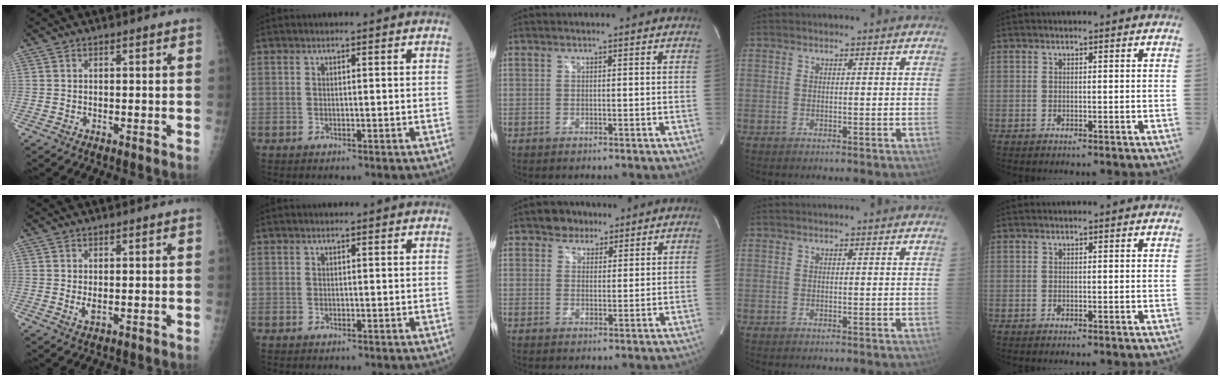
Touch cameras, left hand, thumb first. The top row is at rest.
{"thumb": {"total": 2.4, "force": [0.5, 1.0, 2.2], "torque": [-0.035, -0.006, 0.013]}, "middle": {"total": 4.2, "force": [2.9, 2.9, 1.0], "torque": [-0.014, 0.009, 0.045]}}